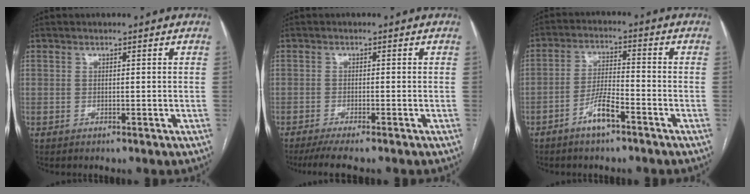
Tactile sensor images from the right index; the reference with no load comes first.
{"total": 5.4, "force": [-4.4, 0.1, 3.1], "torque": [-0.044, -0.011, -0.070]}
{"total": 5.7, "force": [-3.5, 0.9, 4.4], "torque": [-0.092, 0.003, -0.065]}